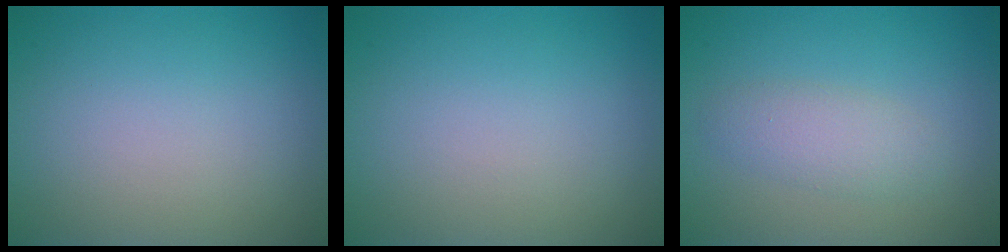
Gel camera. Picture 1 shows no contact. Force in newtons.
{"total": 0.0}
{"total": 2.5, "press": 2.5, "slide": 0.1}